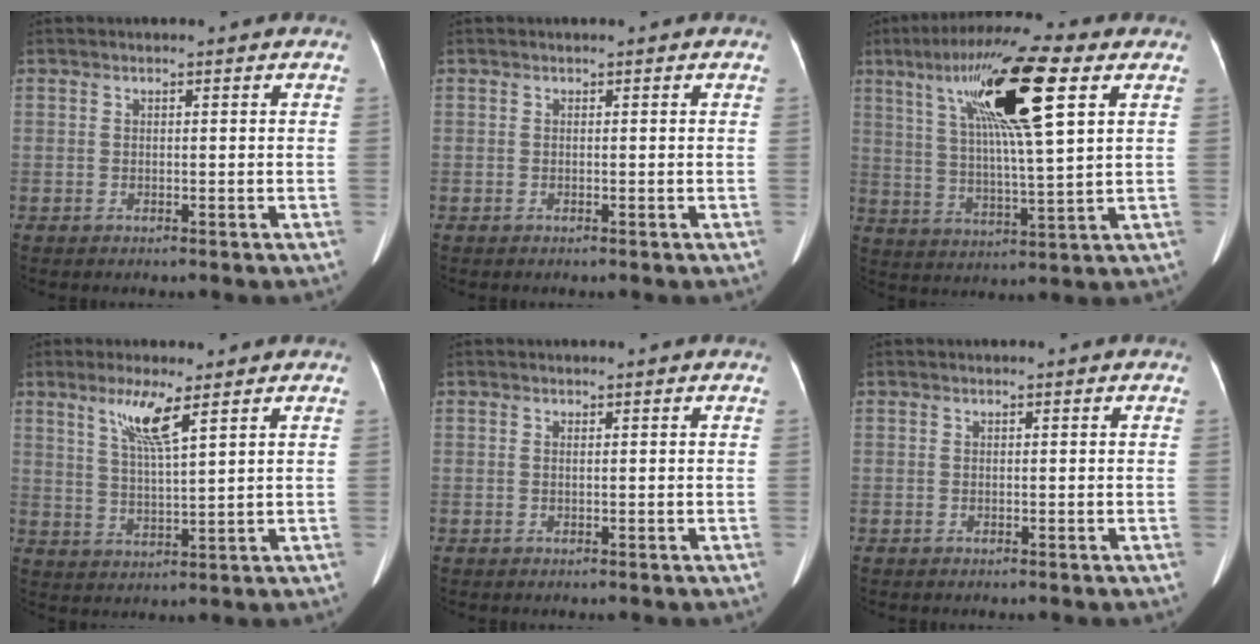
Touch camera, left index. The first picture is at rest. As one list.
[{"total": 0.0}, {"total": 17.2, "force": [7.2, 1.4, 15.6], "torque": [-0.282, 0.022, 0.122]}, {"total": 6.3, "force": [3.7, 0.0, 5.2], "torque": [-0.106, -0.004, 0.073]}, {"total": 0.0}, {"total": 0.0}]